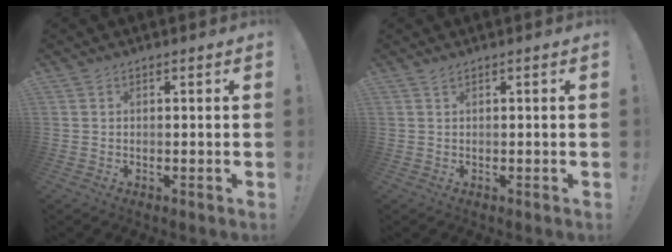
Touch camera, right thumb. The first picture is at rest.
{"total": 0.9, "force": [0.8, 0.1, 0.3], "torque": [-0.006, 0.002, 0.015]}